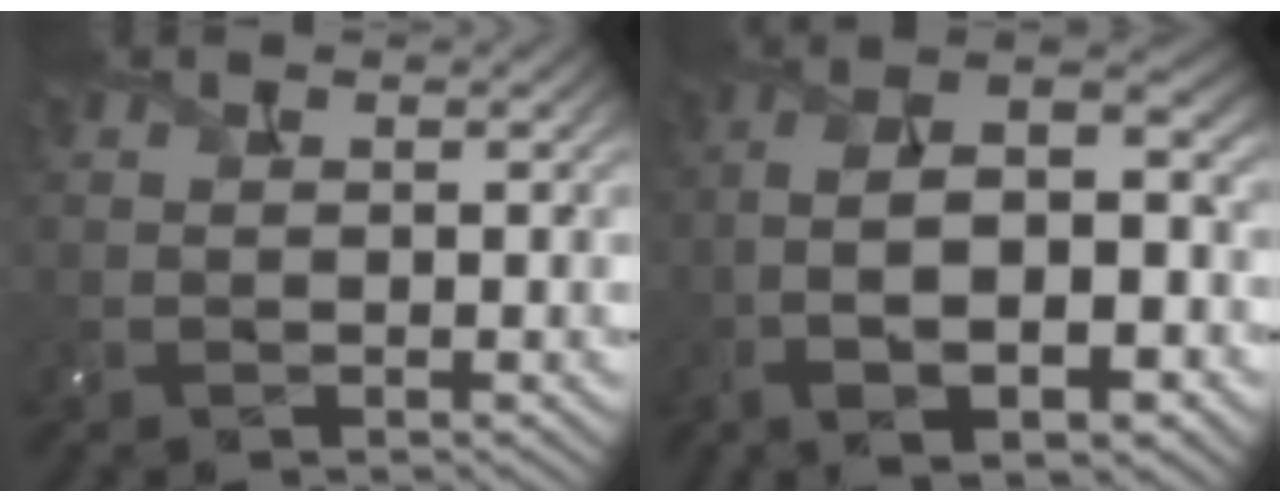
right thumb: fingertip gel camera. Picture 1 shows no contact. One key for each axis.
{"total": 12.5, "fx": -3.2, "fy": 5.6, "fz": 10.7, "tx": -0.210, "ty": -0.004, "tz": -0.045}